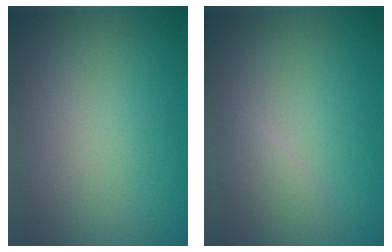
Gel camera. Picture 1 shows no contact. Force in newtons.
{"total": 1.3, "press": 1.3, "slide": 0.1}